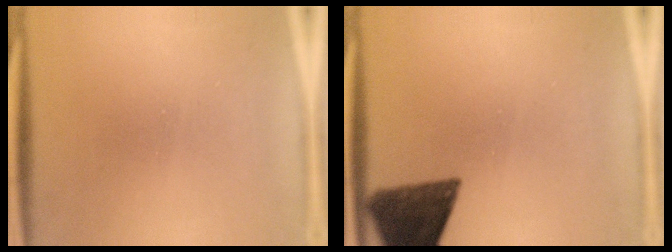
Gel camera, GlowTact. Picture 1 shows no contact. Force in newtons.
{"total": 10.6}